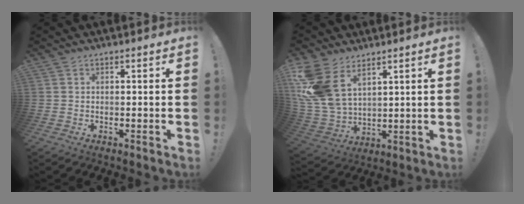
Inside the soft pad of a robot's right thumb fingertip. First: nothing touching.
{"total": 15.1, "force": [7.2, 9.6, 9.2], "torque": [-0.211, -0.043, 0.139]}